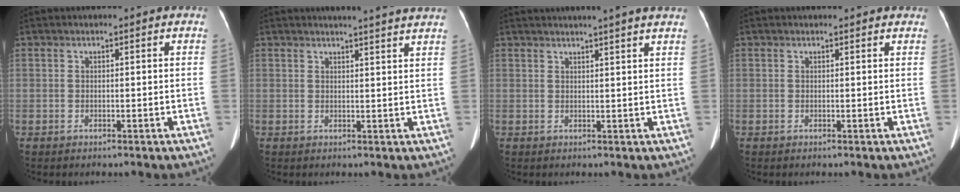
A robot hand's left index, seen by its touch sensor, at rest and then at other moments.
{"total": 9.1, "force": [8.4, -0.7, 3.4], "torque": [-0.043, -0.001, 0.082]}
{"total": 8.6, "force": [7.5, -0.8, 4.1], "torque": [-0.054, 0.021, 0.077]}
{"total": 3.0, "force": [2.7, 1.1, 0.9], "torque": [-0.010, 0.013, 0.021]}